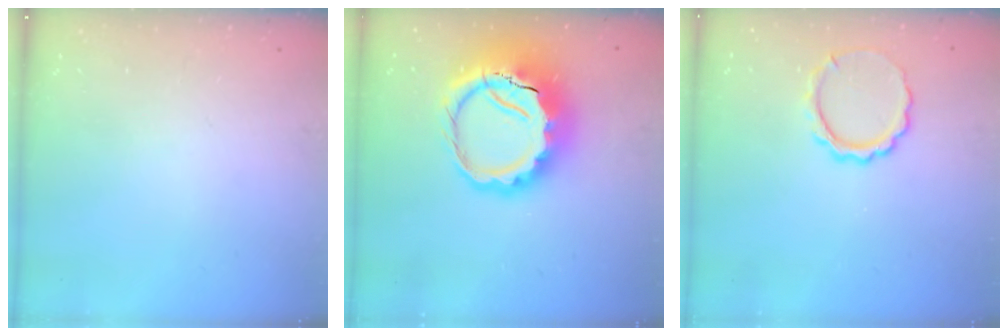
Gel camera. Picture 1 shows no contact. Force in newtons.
{"total": 14.2, "press": 13.9, "slide": 3.1}
{"total": 7.6, "press": 7.5, "slide": 0.5}